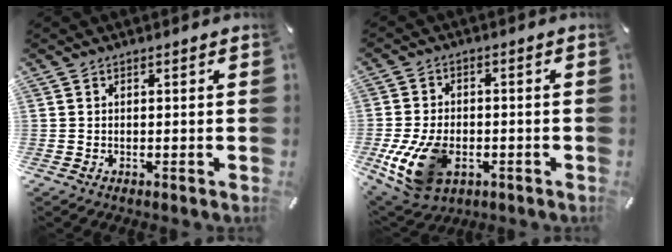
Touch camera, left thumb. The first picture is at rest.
{"total": 14.4, "force": [-4.1, 9.6, 9.9], "torque": [-0.204, 0.005, -0.069]}